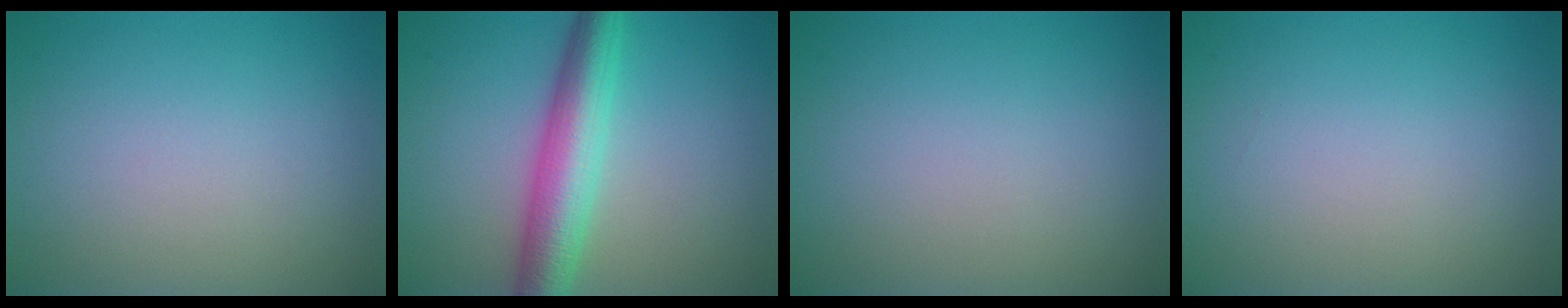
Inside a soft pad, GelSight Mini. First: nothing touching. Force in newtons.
{"total": 6.3, "press": 6.3, "slide": 0.0}
{"total": 0.0}
{"total": 0.0}